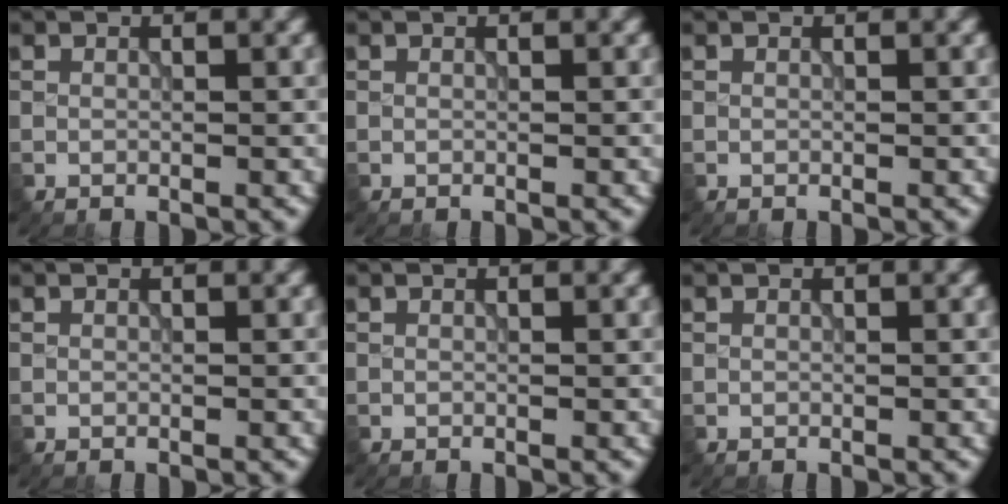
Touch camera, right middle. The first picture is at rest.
{"total": 0.0}
{"total": 0.0}
{"total": 0.0}
{"total": 0.0}
{"total": 0.0}